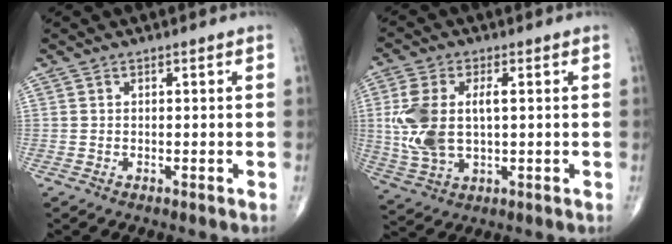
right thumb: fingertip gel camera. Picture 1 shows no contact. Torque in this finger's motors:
{"motor_torque": [1.24, 2.02, 1.31, 0.20, 0.18]}